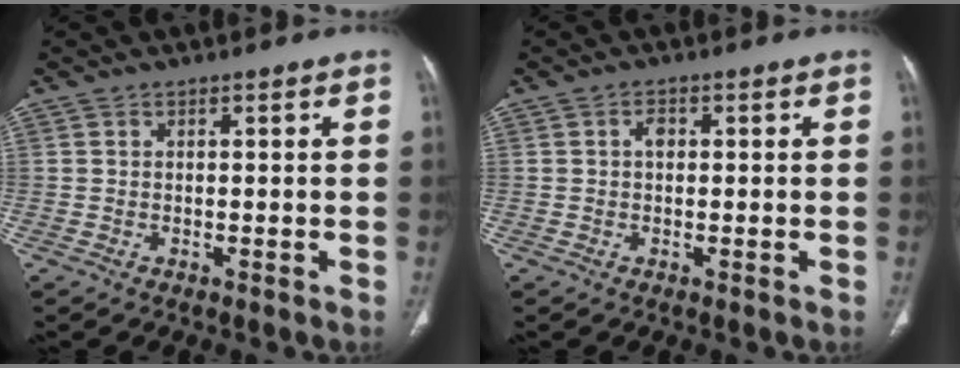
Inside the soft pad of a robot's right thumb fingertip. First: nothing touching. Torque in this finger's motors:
{"motor_torque": [0.63, 0.56, 0.23, -0.07, -0.01]}